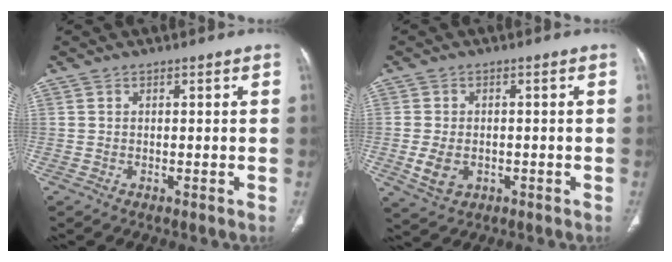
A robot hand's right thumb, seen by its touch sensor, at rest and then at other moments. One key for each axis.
{"total": 5.3, "fx": -1.3, "fy": 3.9, "fz": 3.5, "tx": -0.066, "ty": 0.002, "tz": -0.013}